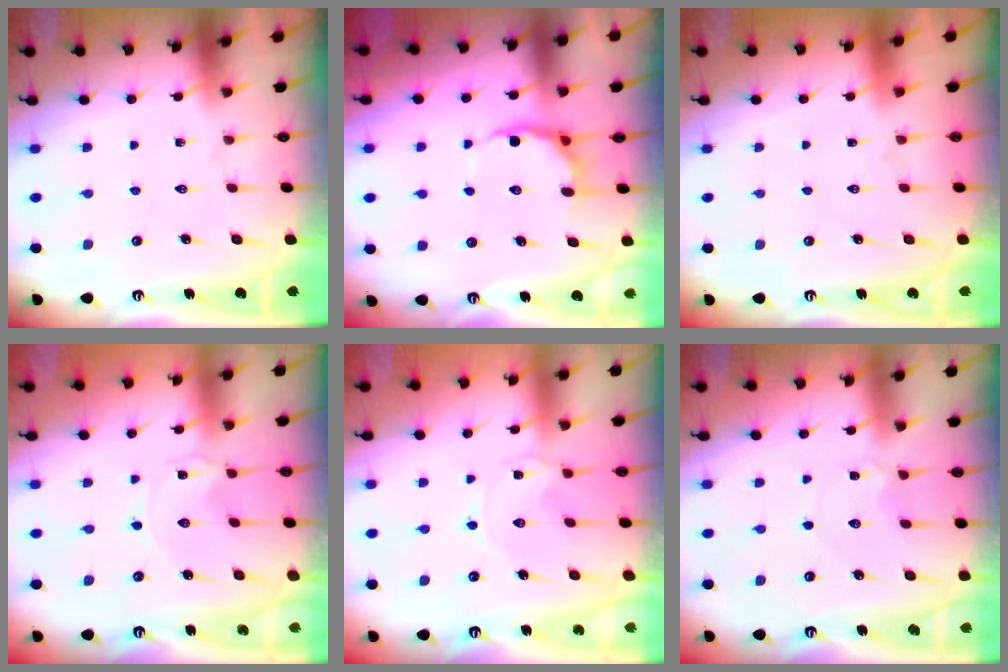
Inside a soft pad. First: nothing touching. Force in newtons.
{"total": 6.7, "press": 6.2, "slide": 2.5}
{"total": 1.6, "press": 1.6, "slide": 0.1}
{"total": 0.0}
{"total": 2.6, "press": 2.6, "slide": 0.4}
{"total": 2.3, "press": 2.3, "slide": 0.2}